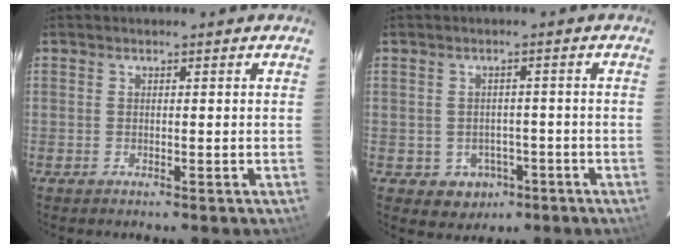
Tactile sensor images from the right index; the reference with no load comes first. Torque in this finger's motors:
{"motor_torque": [0.05, 0.02, -0.13, -0.09]}